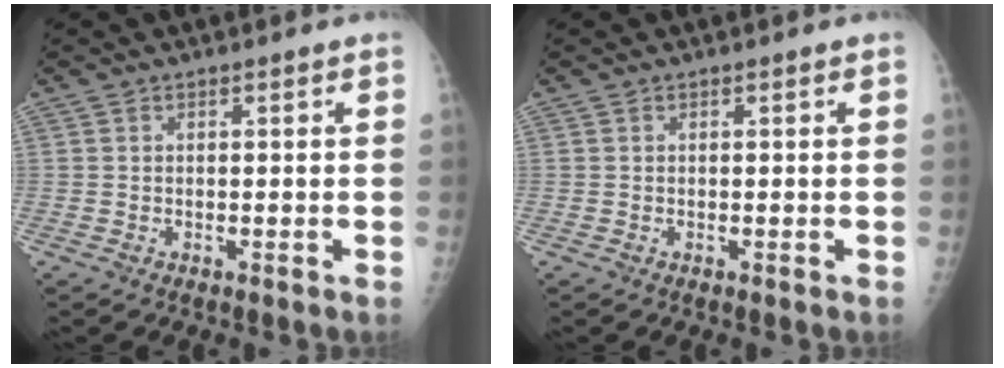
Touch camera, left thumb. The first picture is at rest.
{"total": 0.0}